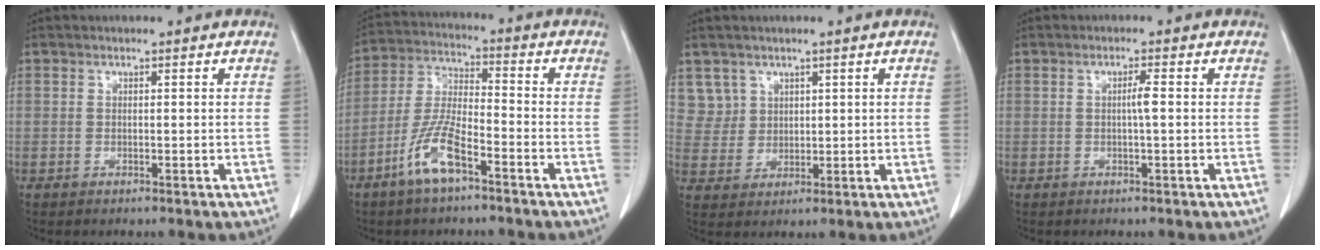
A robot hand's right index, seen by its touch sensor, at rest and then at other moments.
{"total": 9.0, "force": [-5.1, 2.0, 7.1], "torque": [-0.156, -0.003, -0.101]}
{"total": 4.7, "force": [2.7, 3.8, -0.4], "torque": [0.022, 0.002, 0.058]}
{"total": 1.7, "force": [0.0, -0.1, 1.7], "torque": [-0.031, 0.002, 0.000]}